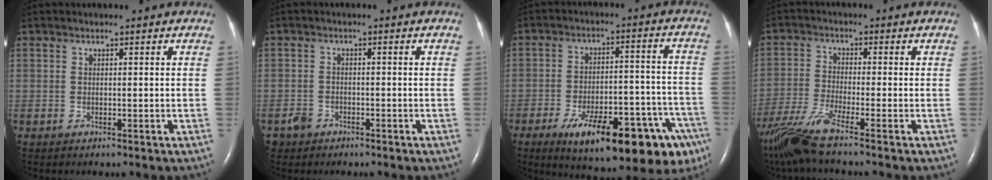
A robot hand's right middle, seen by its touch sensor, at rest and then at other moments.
{"total": 1.9, "force": [-1.3, 1.4, 0.2], "torque": [-0.012, 0.005, -0.023]}
{"total": 22.5, "force": [-13.3, 6.5, 16.9], "torque": [-0.160, 0.024, -0.182]}
{"total": 9.1, "force": [-6.9, -0.6, 5.9], "torque": [-0.126, -0.033, -0.133]}